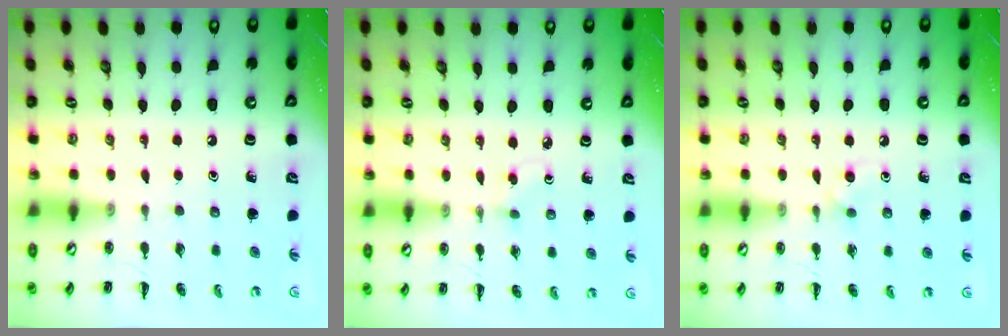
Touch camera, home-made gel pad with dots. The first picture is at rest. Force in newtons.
{"total": 1.8, "press": 1.6, "slide": 0.8}
{"total": 4.5, "press": 4.2, "slide": 1.7}